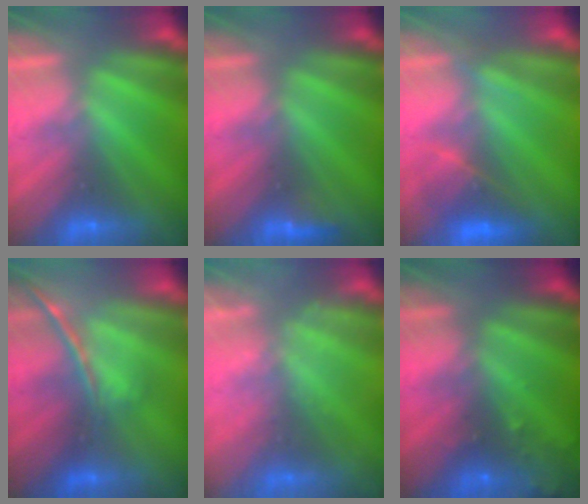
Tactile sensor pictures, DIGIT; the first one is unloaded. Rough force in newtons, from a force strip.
{"total": 2.9}
{"total": 3.3}
{"total": 1.7}
{"total": 2.5}
{"total": 9.1}